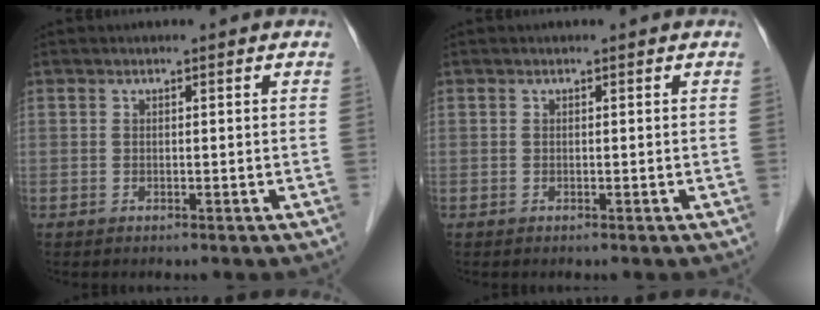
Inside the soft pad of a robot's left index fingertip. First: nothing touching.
{"total": 0.0}